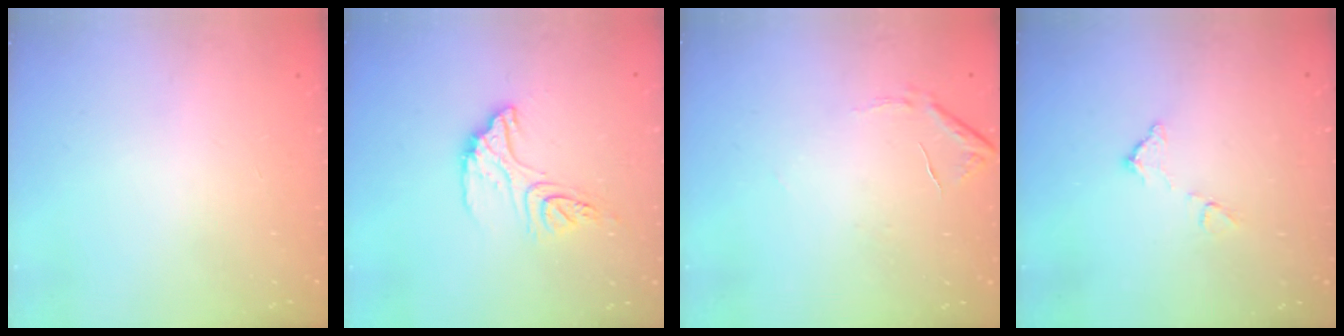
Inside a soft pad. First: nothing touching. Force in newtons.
{"total": 13.3, "press": 13.3, "slide": 1.2}
{"total": 7.6, "press": 7.5, "slide": 0.3}
{"total": 7.3, "press": 7.3, "slide": 0.4}